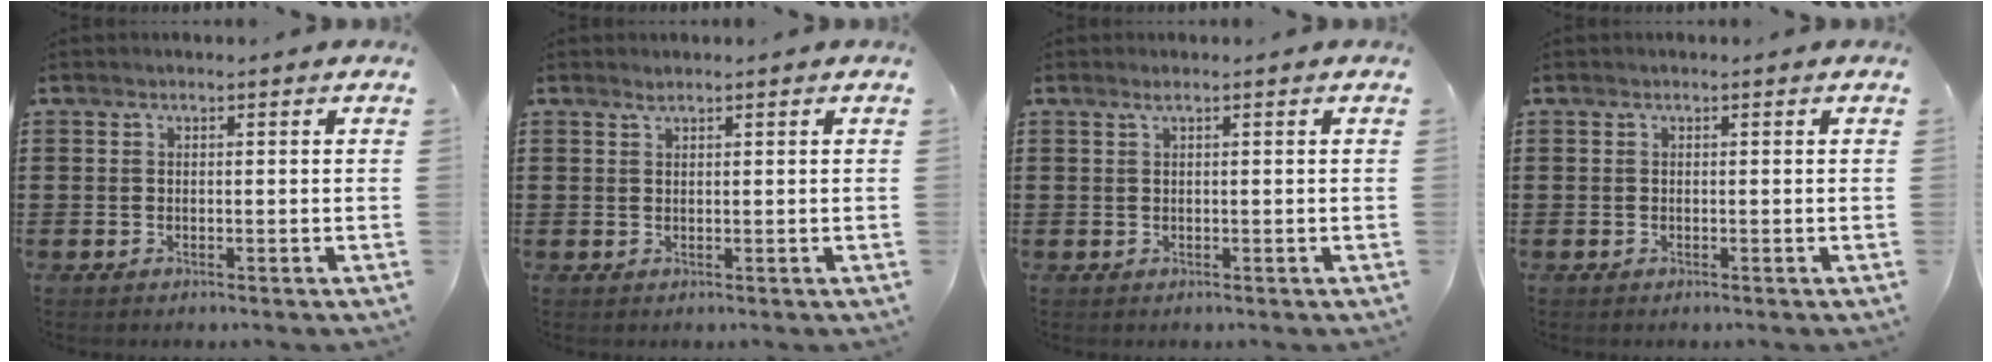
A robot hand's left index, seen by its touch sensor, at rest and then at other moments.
{"total": 0.9, "force": [0.8, 0.0, 0.5], "torque": [-0.011, -0.001, 0.015]}
{"total": 0.8, "force": [0.3, -0.1, 0.8], "torque": [-0.013, -0.002, 0.006]}
{"total": 0.0}